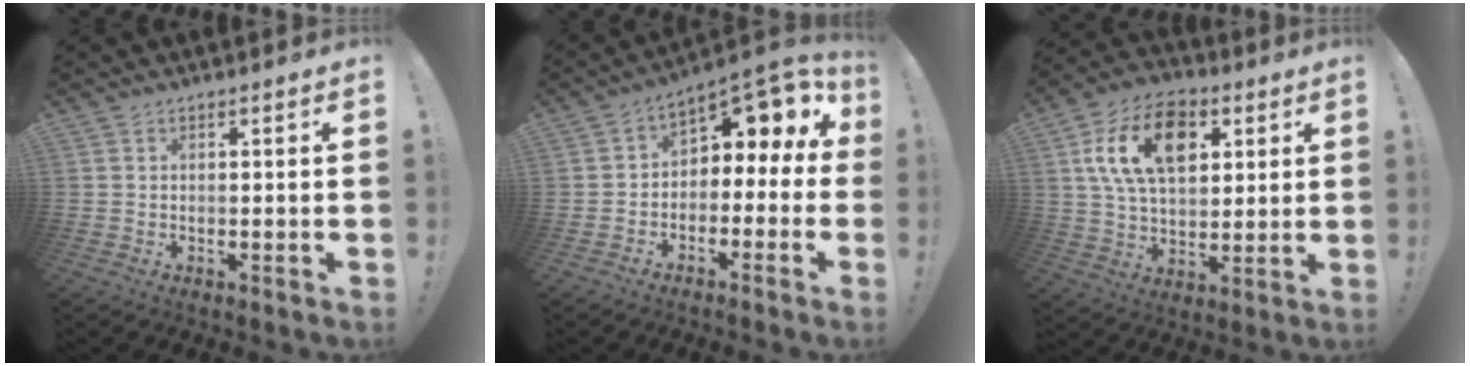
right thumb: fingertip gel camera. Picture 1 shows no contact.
{"total": 5.3, "force": [3.0, 3.1, 3.0], "torque": [-0.030, -0.042, 0.050]}
{"total": 18.6, "force": [6.7, 12.4, 12.1], "torque": [-0.187, -0.008, 0.125]}